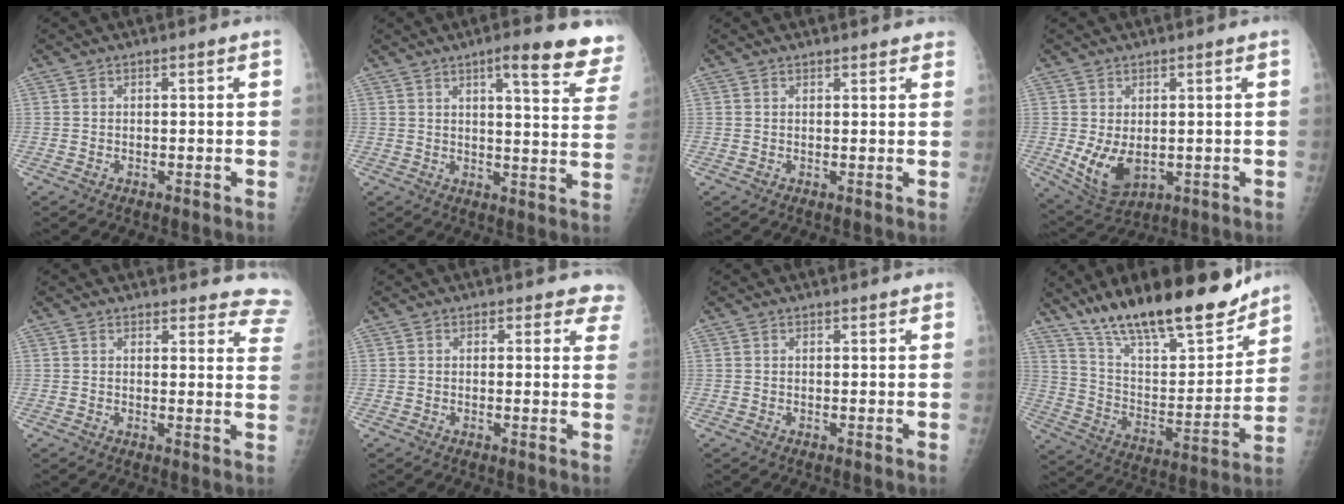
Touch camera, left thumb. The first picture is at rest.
{"total": 14.5, "force": [10.2, 2.9, 9.9], "torque": [-0.093, -0.046, 0.114]}
{"total": 3.4, "force": [3.1, 1.0, 1.0], "torque": [0.008, -0.007, 0.028]}
{"total": 7.6, "force": [-0.2, 4.6, 6.0], "torque": [-0.098, -0.017, 0.016]}
{"total": 12.2, "force": [11.6, 3.2, 1.7], "torque": [0.037, -0.079, 0.093]}
{"total": 5.6, "force": [4.9, 2.4, 0.7], "torque": [0.042, -0.018, 0.032]}
{"total": 1.3, "force": [1.2, 0.3, 0.5], "torque": [-0.002, -0.001, 0.016]}
{"total": 25.1, "force": [19.6, 6.6, 14.1], "torque": [-0.197, -0.088, 0.328]}